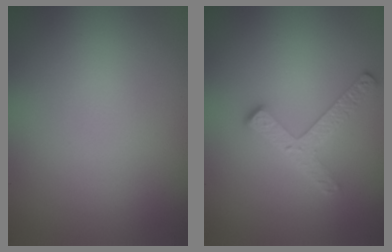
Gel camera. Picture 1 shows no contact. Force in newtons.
{"total": 2.8, "press": 2.5, "slide": 1.3}